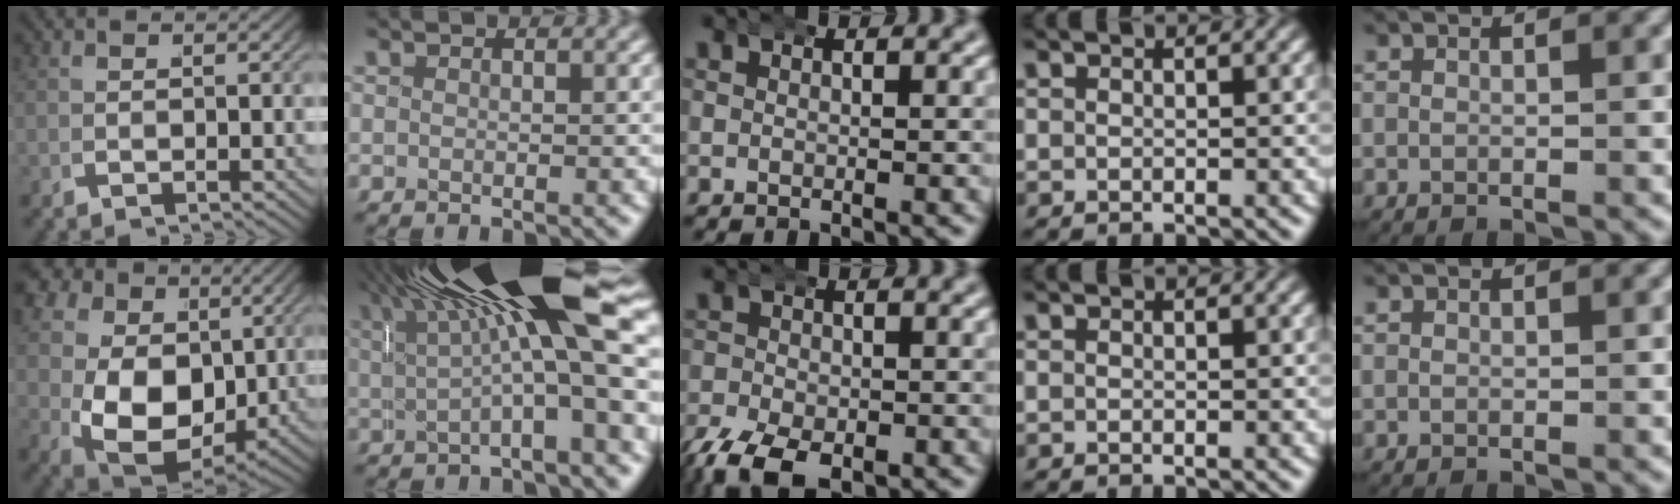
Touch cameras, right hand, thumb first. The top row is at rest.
{"thumb": {"total": 14.0, "force": [0.5, 10.6, 9.2], "torque": [-0.200, -0.071, 0.032]}, "index": {"total": 15.1, "force": [4.3, 4.3, 13.7], "torque": [-0.195, 0.050, 0.057]}, "middle": {"total": 6.5, "force": [-4.0, 3.6, 3.7], "torque": [-0.078, -0.030, -0.052]}}